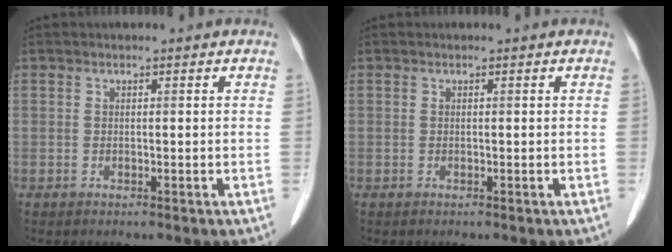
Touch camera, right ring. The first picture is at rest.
{"total": 0.0}